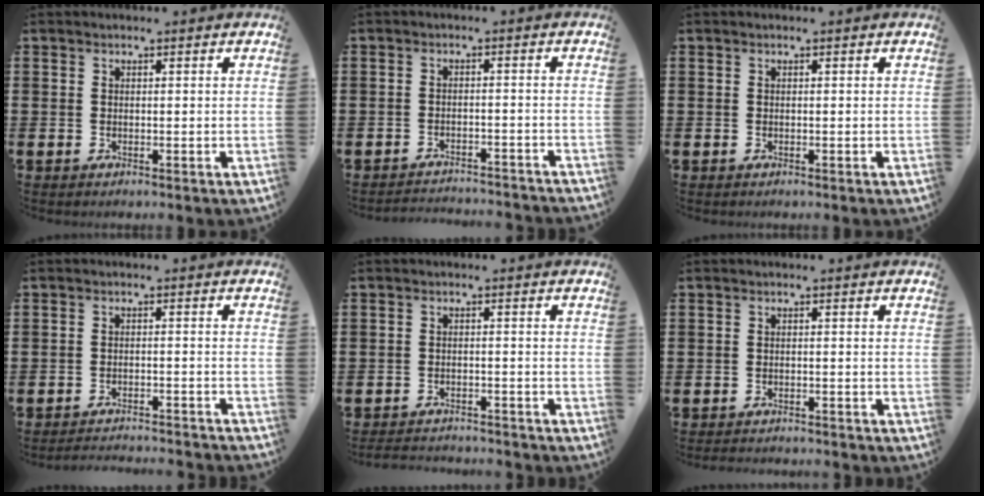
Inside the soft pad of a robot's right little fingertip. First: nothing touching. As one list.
[{"total": 2.2, "force": [-2.2, -0.1, -0.1], "torque": [-0.002, 0.004, -0.048]}, {"total": 0.0}, {"total": 2.2, "force": [-2.1, -0.2, 0.1], "torque": [-0.004, 0.004, -0.045]}, {"total": 2.2, "force": [-2.2, 0.0, 0.0], "torque": [-0.003, 0.002, -0.046]}, {"total": 1.2, "force": [-1.1, 0.0, 0.0], "torque": [-0.002, 0.001, -0.024]}]